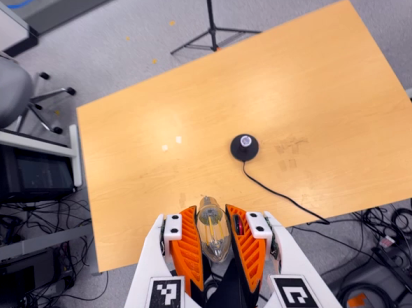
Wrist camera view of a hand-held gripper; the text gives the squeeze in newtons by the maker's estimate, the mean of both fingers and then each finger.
{"total": 21.5, "left": 23.4, "right": 19.6}